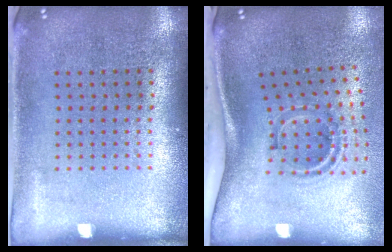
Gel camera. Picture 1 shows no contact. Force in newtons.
{"total": 1.9, "press": 1.2, "slide": 1.5}